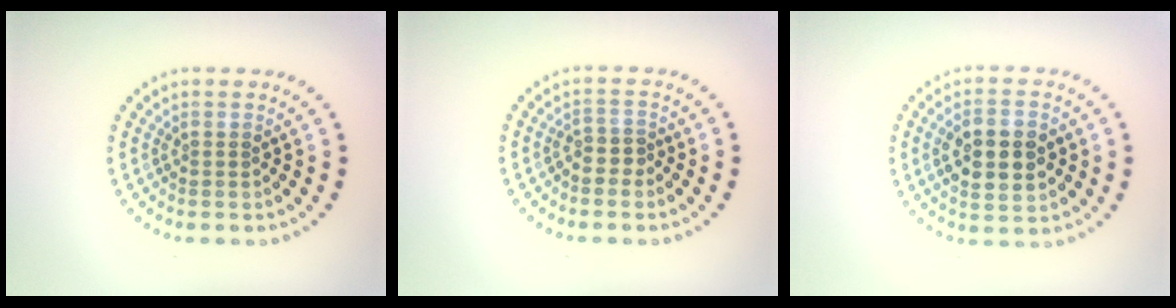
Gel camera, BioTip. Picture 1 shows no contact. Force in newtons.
{"total": 1.5, "press": 1.2, "slide": 1.0}
{"total": 5.6, "press": 5.6, "slide": 0.4}